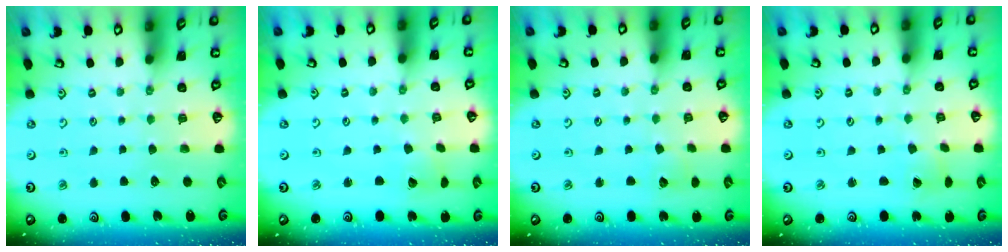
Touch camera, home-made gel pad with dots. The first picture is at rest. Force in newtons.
{"total": 2.1, "press": 2.1, "slide": 0.3}
{"total": 4.8, "press": 4.8, "slide": 0.3}
{"total": 2.3, "press": 2.3, "slide": 0.2}